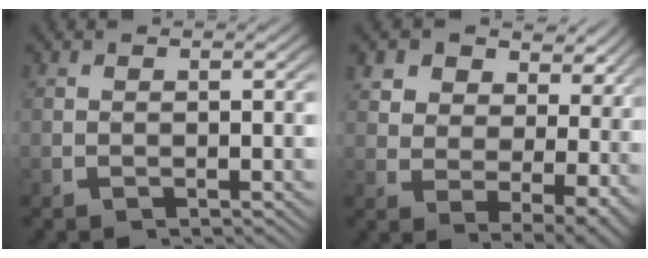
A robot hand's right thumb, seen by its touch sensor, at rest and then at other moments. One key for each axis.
{"total": 8.1, "fx": 2.2, "fy": 5.3, "fz": 5.7, "tx": -0.094, "ty": -0.030, "tz": 0.050}